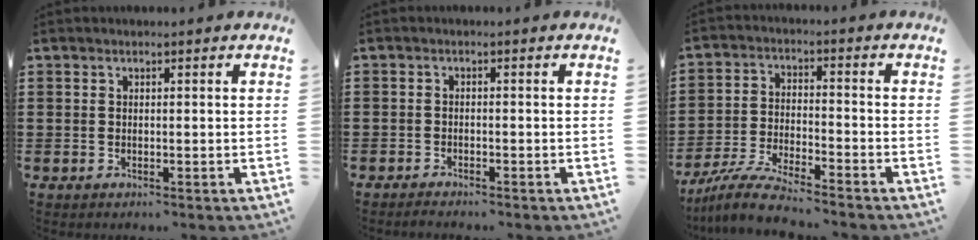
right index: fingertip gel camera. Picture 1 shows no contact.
{"total": 0.9, "force": [-0.9, 0.2, -0.1], "torque": [-0.002, 0.003, -0.020]}
{"total": 6.3, "force": [-5.9, 0.0, 2.2], "torque": [-0.061, -0.009, -0.117]}